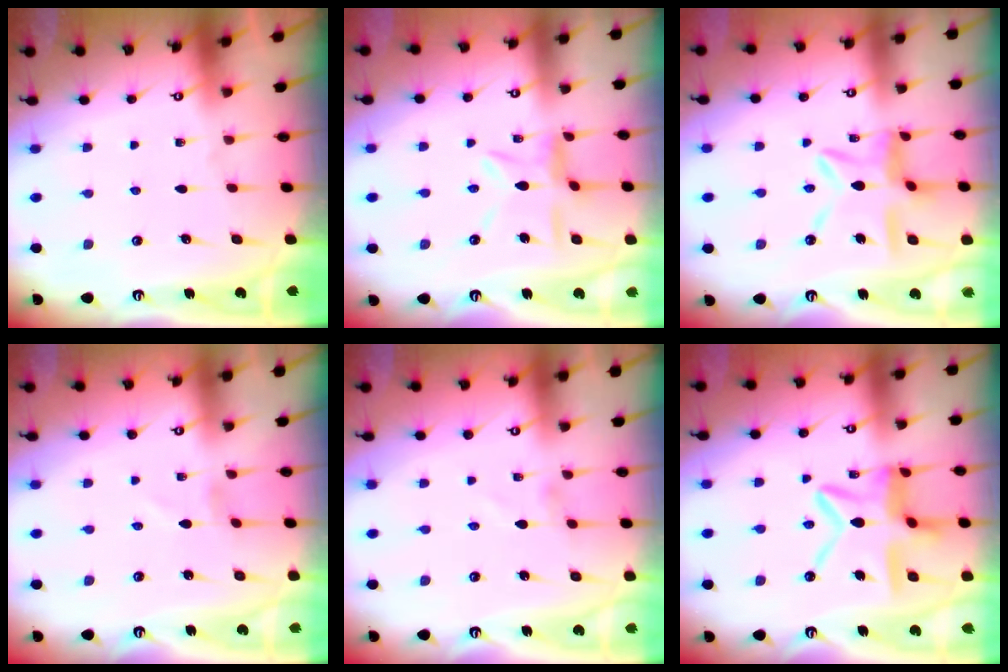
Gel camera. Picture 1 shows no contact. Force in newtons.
{"total": 8.3, "press": 8.2, "slide": 0.6}
{"total": 13.7, "press": 13.7, "slide": 1.2}
{"total": 0.9, "press": 0.8, "slide": 0.1}
{"total": 1.4, "press": 1.4, "slide": 0.0}
{"total": 14.2, "press": 14.2, "slide": 1.2}